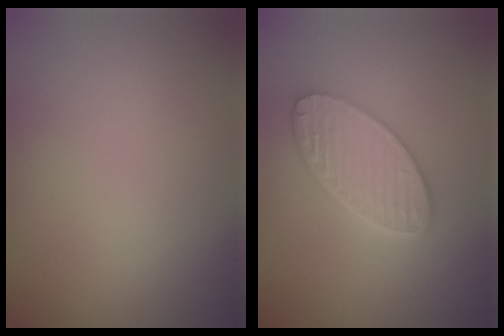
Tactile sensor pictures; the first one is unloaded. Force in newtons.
{"total": 5.7, "press": 4.4, "slide": 3.6}